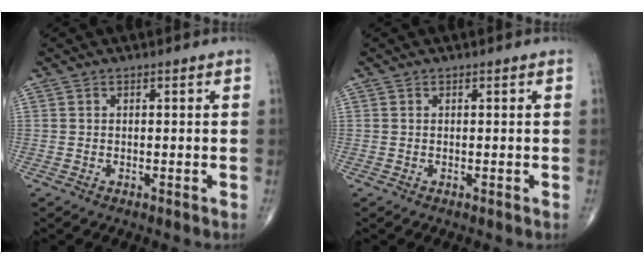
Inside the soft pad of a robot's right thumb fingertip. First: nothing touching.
{"total": 0.0}